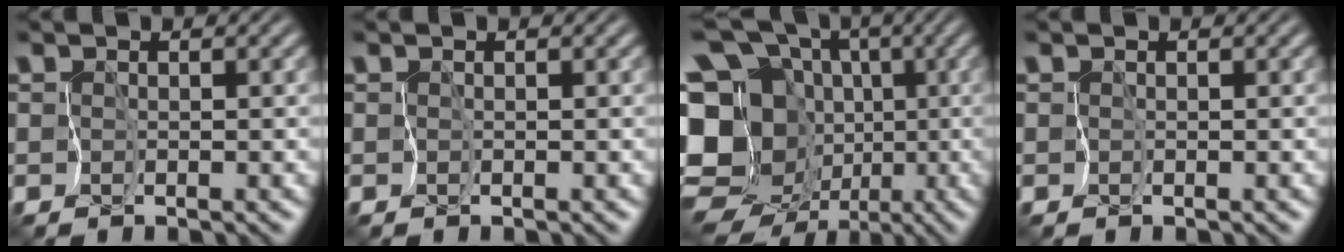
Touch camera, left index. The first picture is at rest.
{"total": 0.0}
{"total": 16.5, "force": [-2.9, 13.8, 8.6], "torque": [-0.187, 0.024, -0.071]}
{"total": 0.0}